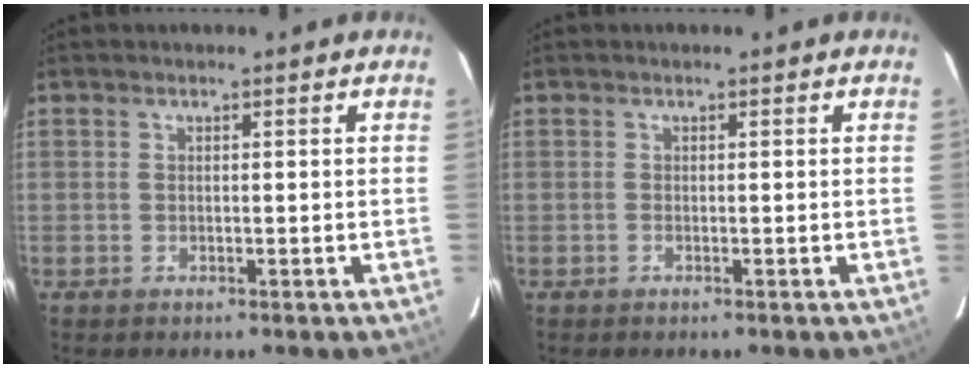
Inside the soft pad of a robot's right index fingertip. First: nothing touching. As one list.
[{"total": 0.0}]